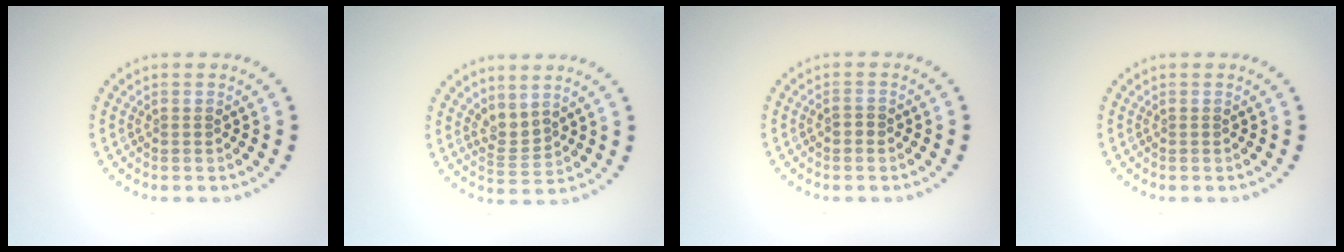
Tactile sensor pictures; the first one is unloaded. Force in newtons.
{"total": 2.0, "press": 1.4, "slide": 1.4}
{"total": 0.8, "press": 0.8, "slide": 0.1}
{"total": 0.0}